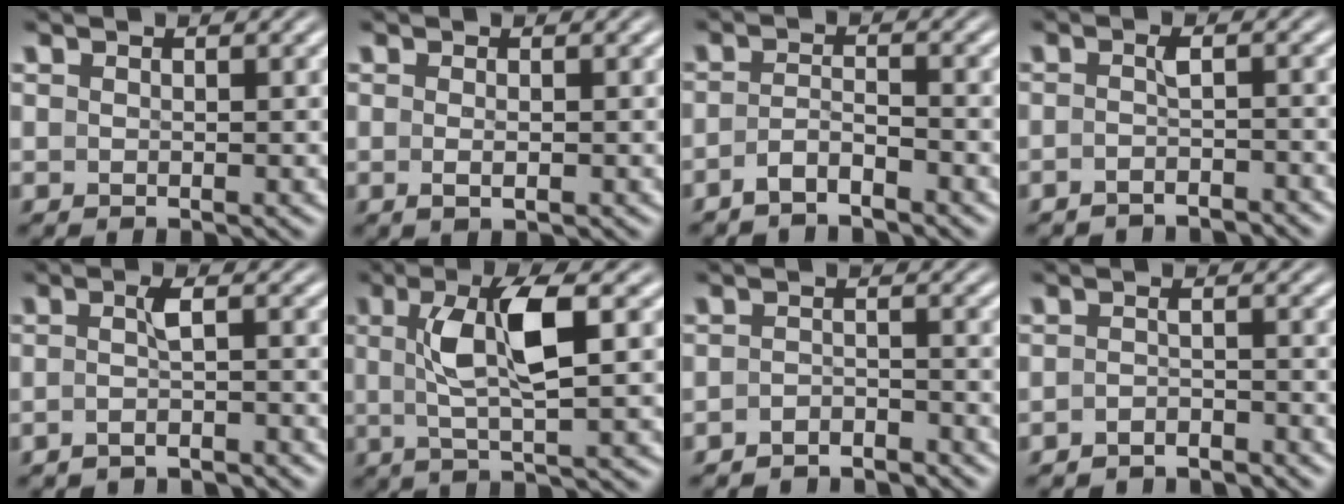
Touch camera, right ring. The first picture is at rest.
{"total": 1.0, "force": [-0.4, -0.1, 0.9], "torque": [-0.019, -0.005, -0.001]}
{"total": 2.8, "force": [-2.5, 0.8, 0.9], "torque": [-0.021, -0.008, -0.042]}
{"total": 3.0, "force": [-2.9, 0.1, 0.7], "torque": [-0.018, -0.010, -0.042]}
{"total": 3.1, "force": [-2.8, -0.1, 1.4], "torque": [-0.028, -0.011, -0.038]}
{"total": 5.5, "force": [0.8, 0.8, 5.4], "torque": [-0.095, 0.003, 0.015]}
{"total": 3.7, "force": [-3.7, 0.5, 0.1], "torque": [-0.002, -0.011, -0.060]}
{"total": 3.4, "force": [-3.4, 0.5, 0.3], "torque": [-0.005, -0.010, -0.056]}